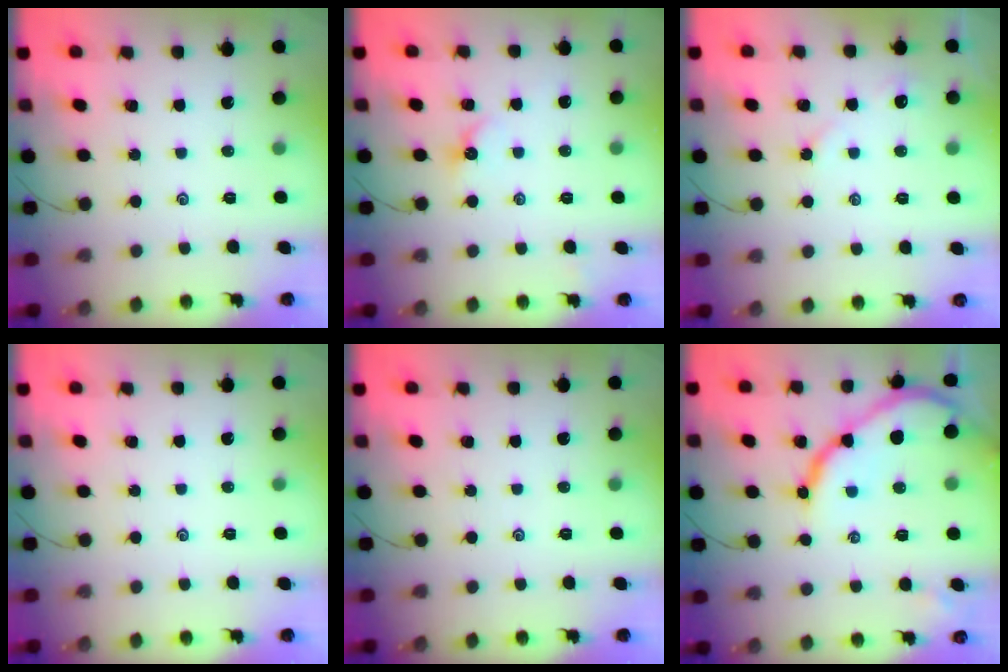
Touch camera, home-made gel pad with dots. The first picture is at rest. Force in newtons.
{"total": 3.1, "press": 3.1, "slide": 0.4}
{"total": 4.2, "press": 4.2, "slide": 0.7}
{"total": 0.0}
{"total": 0.0}
{"total": 12.5, "press": 12.4, "slide": 0.8}